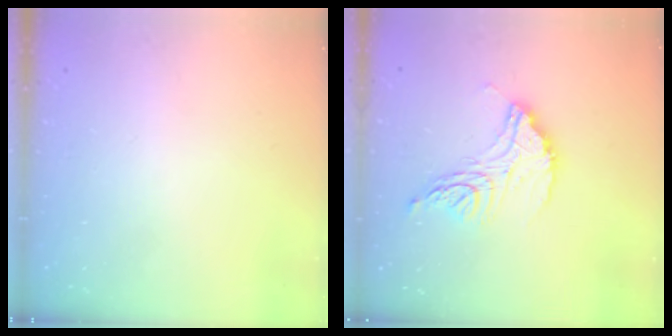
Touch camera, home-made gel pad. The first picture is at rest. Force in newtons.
{"total": 14.4, "press": 14.4, "slide": 1.1}